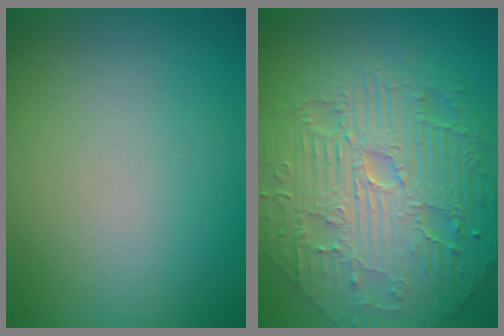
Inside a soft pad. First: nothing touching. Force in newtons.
{"total": 11.5, "press": 7.5, "slide": 8.7}